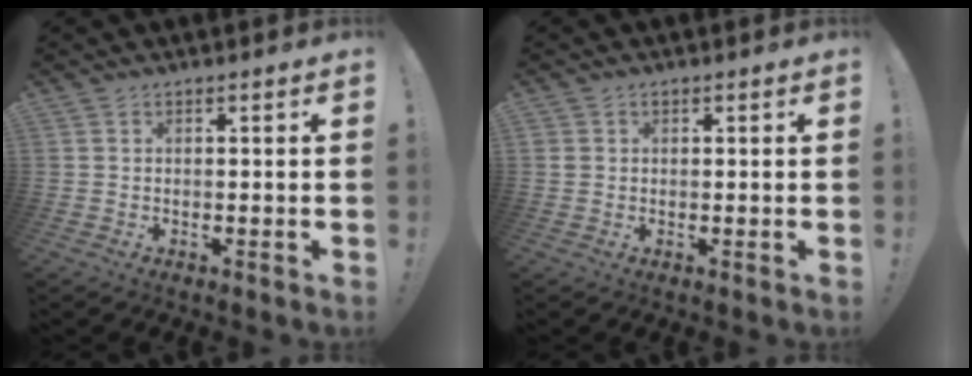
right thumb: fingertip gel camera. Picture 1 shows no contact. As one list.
[{"total": 1.2, "force": [0.4, 1.1, 0.5], "torque": [-0.008, 0.002, 0.007]}]